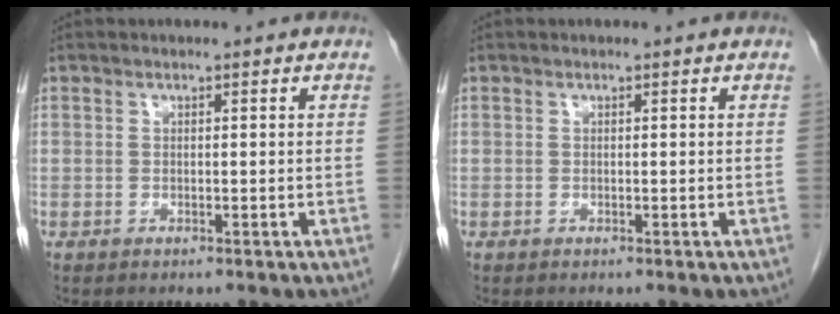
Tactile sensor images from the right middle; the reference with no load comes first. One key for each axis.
{"total": 0.0}